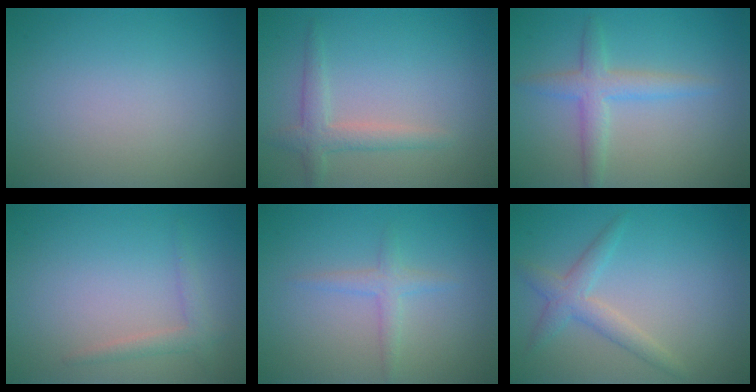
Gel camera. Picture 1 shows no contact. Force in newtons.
{"total": 2.3, "press": 2.3, "slide": 0.2}
{"total": 2.9, "press": 2.9, "slide": 0.1}
{"total": 1.5, "press": 1.4, "slide": 0.1}
{"total": 1.6, "press": 1.6, "slide": 0.1}
{"total": 2.5, "press": 2.5, "slide": 0.0}